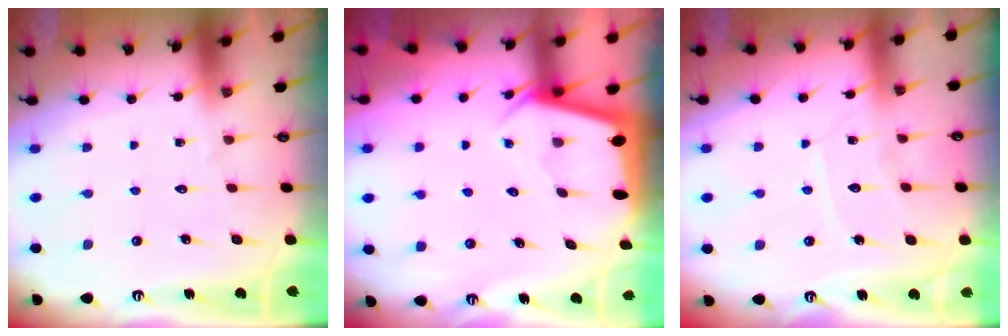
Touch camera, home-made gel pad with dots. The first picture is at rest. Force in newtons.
{"total": 2.5, "press": 2.5, "slide": 0.2}
{"total": 7.7, "press": 7.7, "slide": 0.6}